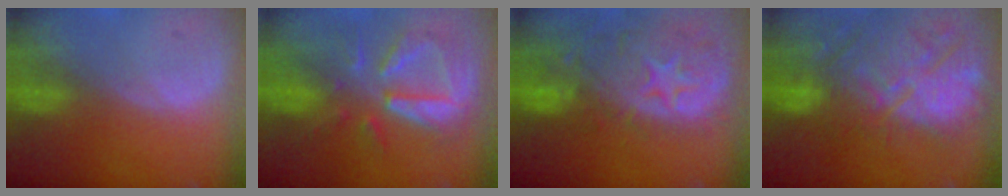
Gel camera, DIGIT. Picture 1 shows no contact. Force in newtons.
{"total": 9.3, "press": 8.9, "slide": 2.8}
{"total": 13.7, "press": 11.3, "slide": 7.9}
{"total": 14.0, "press": 12.5, "slide": 6.2}